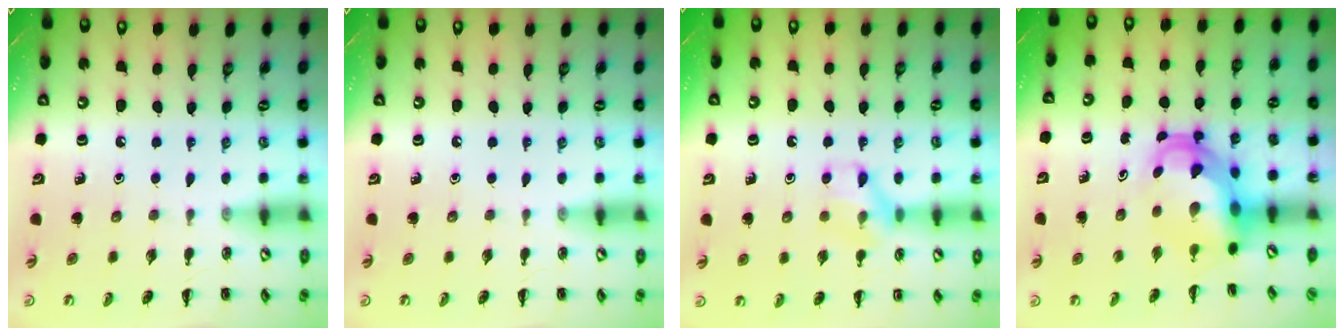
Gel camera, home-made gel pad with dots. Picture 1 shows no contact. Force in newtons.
{"total": 0.0}
{"total": 10.0, "press": 9.9, "slide": 1.0}
{"total": 6.3, "press": 6.1, "slide": 1.5}